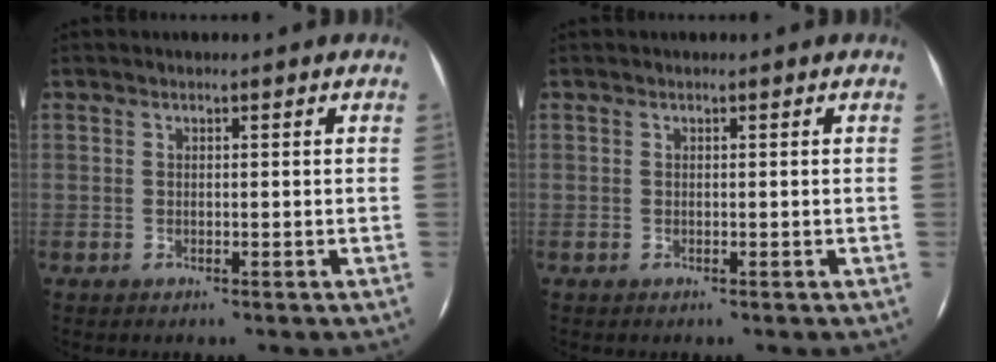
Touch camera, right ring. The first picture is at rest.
{"total": 0.0}